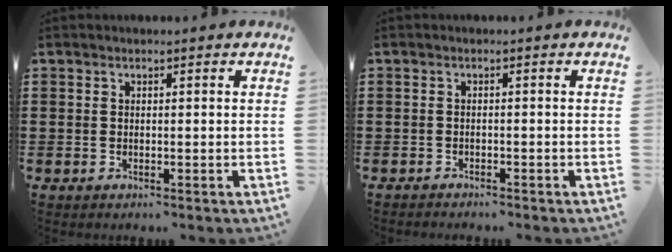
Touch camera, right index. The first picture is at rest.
{"total": 1.0, "force": [-1.0, 0.0, -0.2], "torque": [0.001, 0.003, -0.022]}